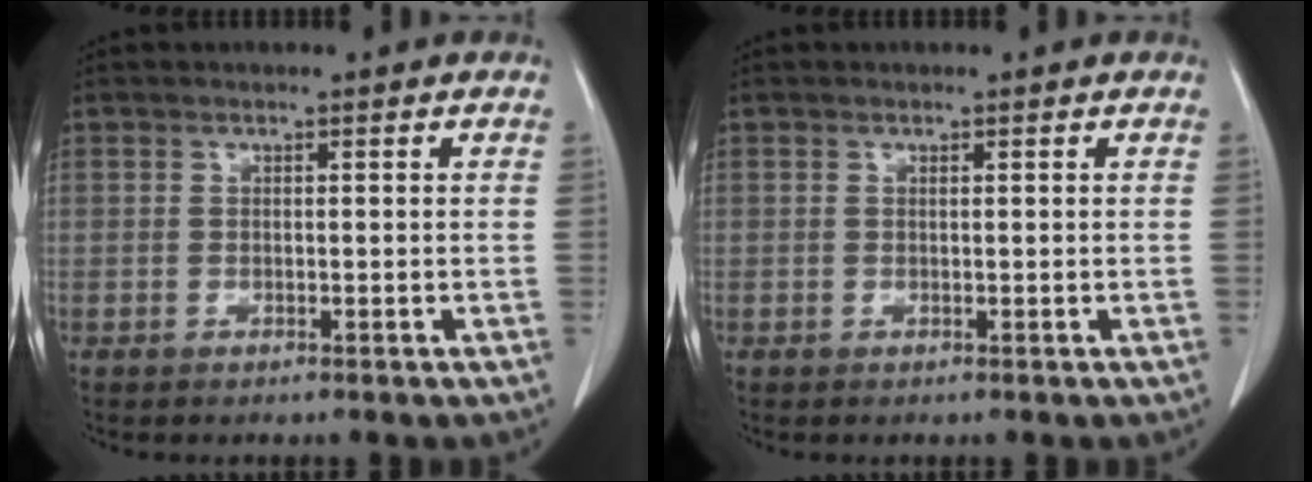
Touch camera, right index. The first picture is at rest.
{"total": 0.0}